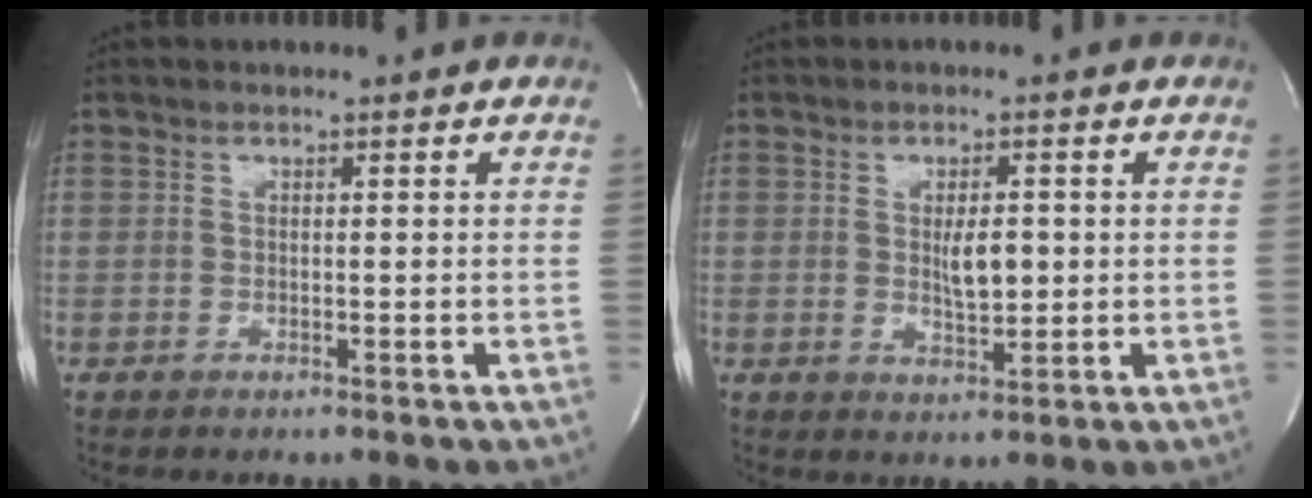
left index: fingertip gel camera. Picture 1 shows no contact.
{"total": 4.1, "force": [0.3, 1.4, 3.8], "torque": [-0.066, -0.004, 0.010]}